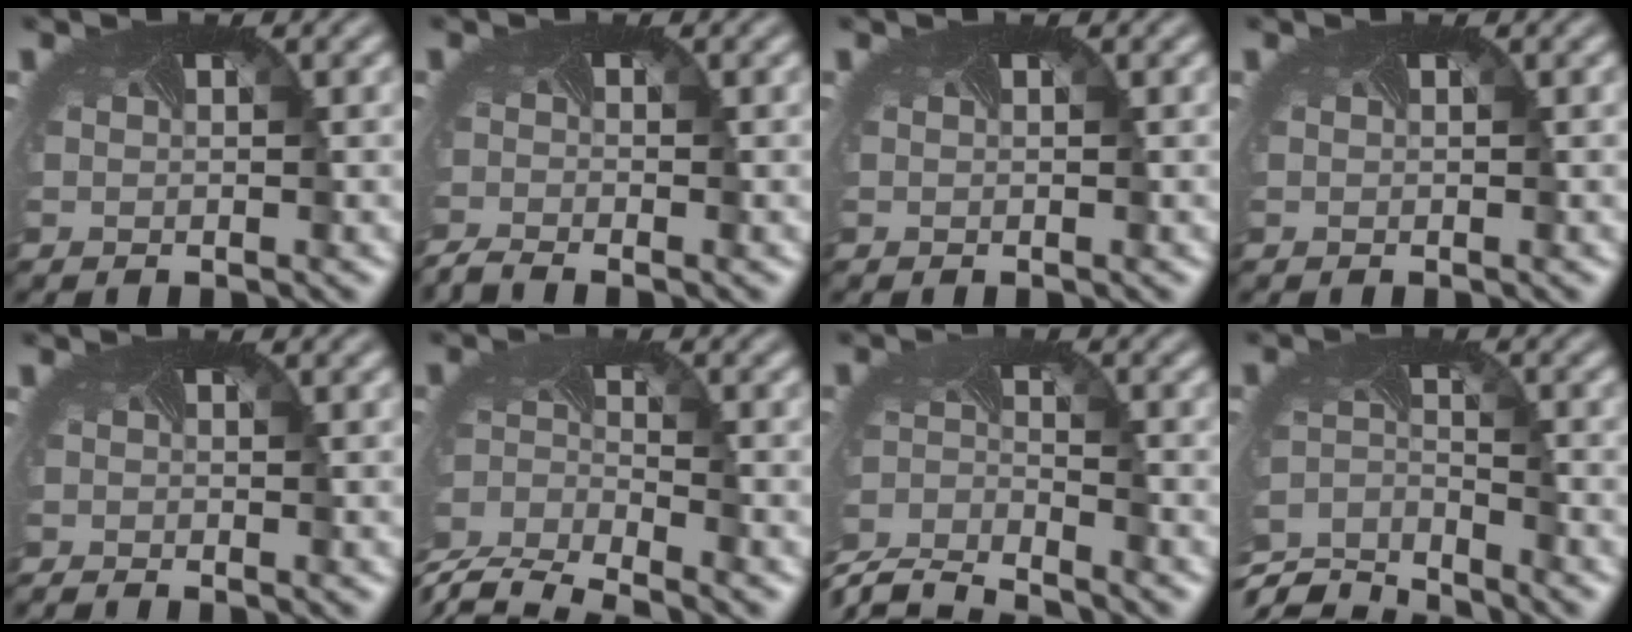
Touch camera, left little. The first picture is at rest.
{"total": 2.2, "force": [-2.2, -0.2, 0.4], "torque": [-0.016, -0.017, -0.047]}
{"total": 0.0}
{"total": 0.0}
{"total": 1.6, "force": [-1.6, -0.3, 0.1], "torque": [-0.004, -0.016, -0.026]}
{"total": 7.6, "force": [-7.1, 1.5, 2.2], "torque": [-0.059, -0.022, -0.135]}
{"total": 7.3, "force": [-7.1, 0.8, 1.5], "torque": [-0.039, -0.017, -0.137]}
{"total": 6.3, "force": [-6.1, 1.0, 1.4], "torque": [-0.038, -0.022, -0.118]}